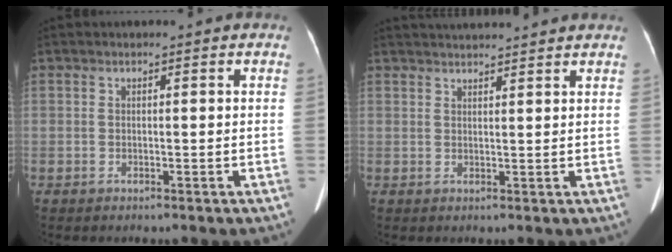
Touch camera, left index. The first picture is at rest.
{"total": 6.9, "force": [6.6, -0.3, 2.1], "torque": [-0.031, 0.033, 0.085]}